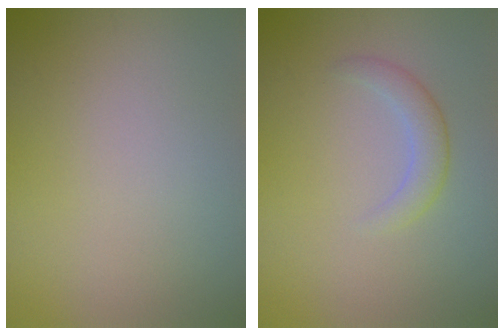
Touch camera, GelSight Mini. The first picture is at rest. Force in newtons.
{"total": 2.0, "press": 2.0, "slide": 0.1}